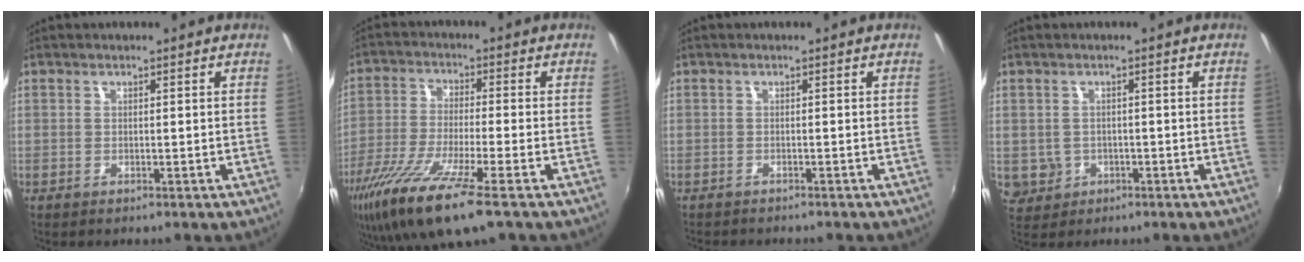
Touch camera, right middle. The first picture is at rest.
{"total": 15.2, "force": [-9.5, 1.6, 11.8], "torque": [-0.241, -0.051, -0.174]}
{"total": 1.9, "force": [-1.8, 0.2, 0.5], "torque": [-0.017, -0.011, -0.028]}
{"total": 4.6, "force": [-0.7, 4.4, 1.3], "torque": [-0.035, 0.000, 0.000]}